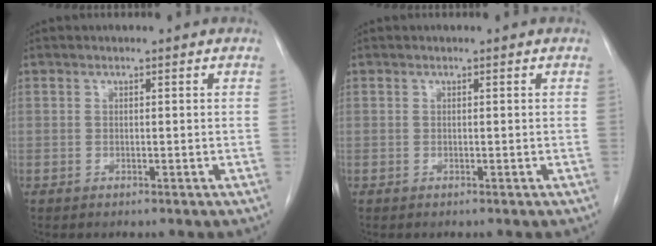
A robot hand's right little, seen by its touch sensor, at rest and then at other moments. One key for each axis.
{"total": 0.0}